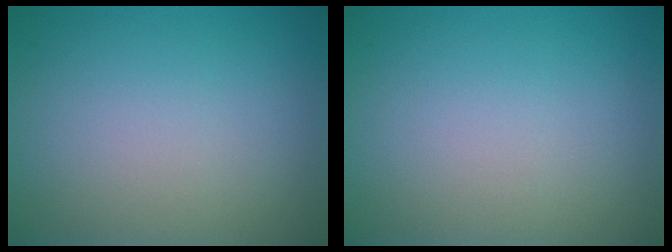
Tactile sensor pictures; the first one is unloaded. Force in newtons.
{"total": 0.0}